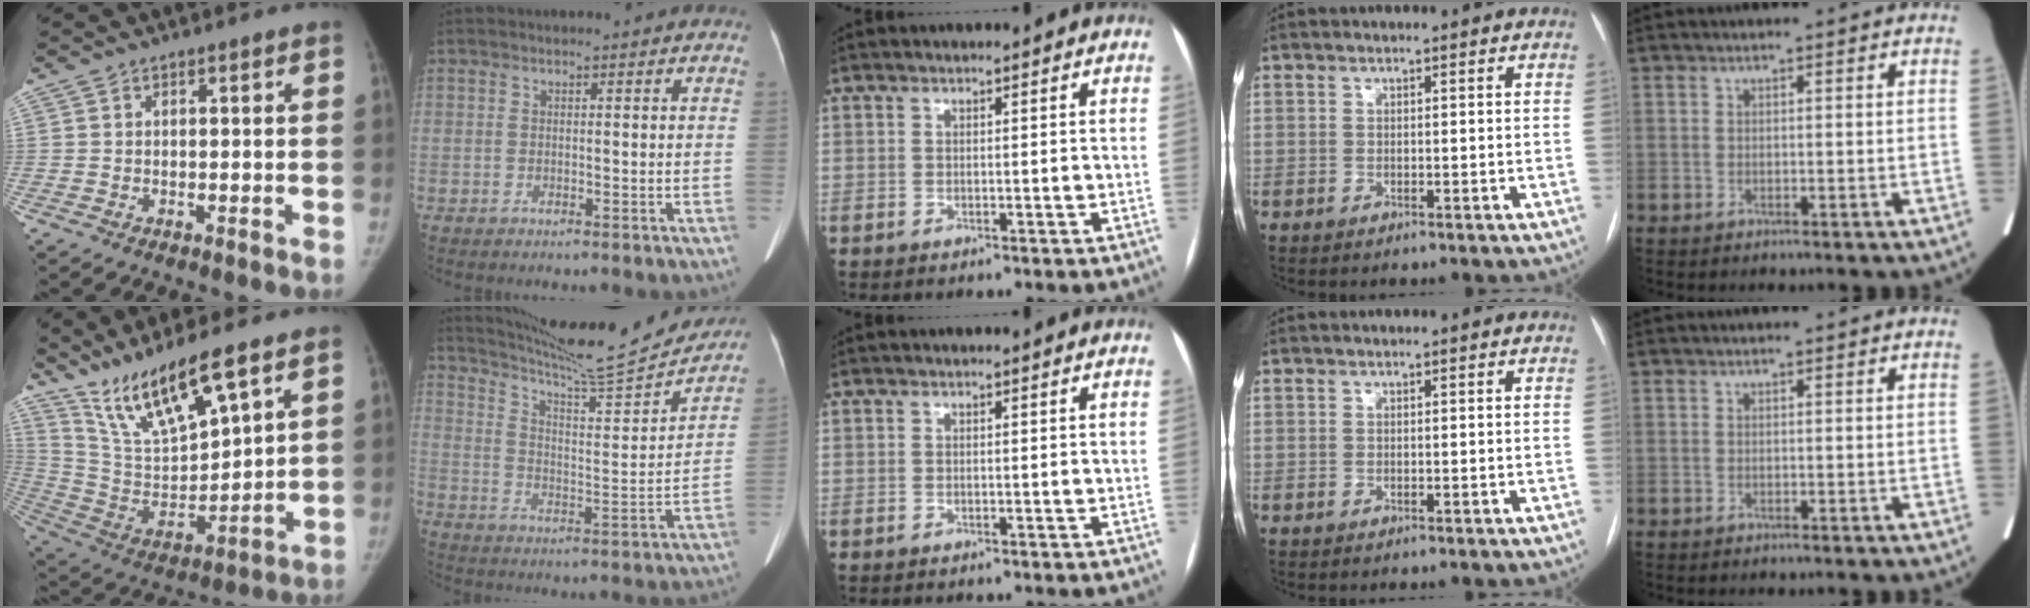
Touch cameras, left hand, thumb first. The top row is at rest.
{"thumb": {"total": 16.6, "force": [11.8, 3.5, 11.2], "torque": [-0.195, -0.056, 0.241]}, "index": {"total": 19.9, "force": [18.8, 0.1, 6.6], "torque": [-0.114, -0.039, 0.274]}}